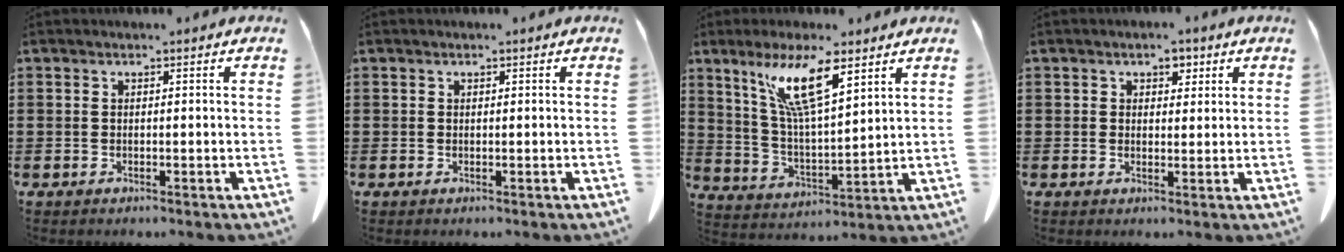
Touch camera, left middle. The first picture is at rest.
{"total": 0.0}
{"total": 10.8, "force": [6.8, 2.3, 8.2], "torque": [-0.173, -0.012, 0.120]}
{"total": 2.5, "force": [1.5, 1.8, 0.9], "torque": [-0.009, 0.003, 0.022]}